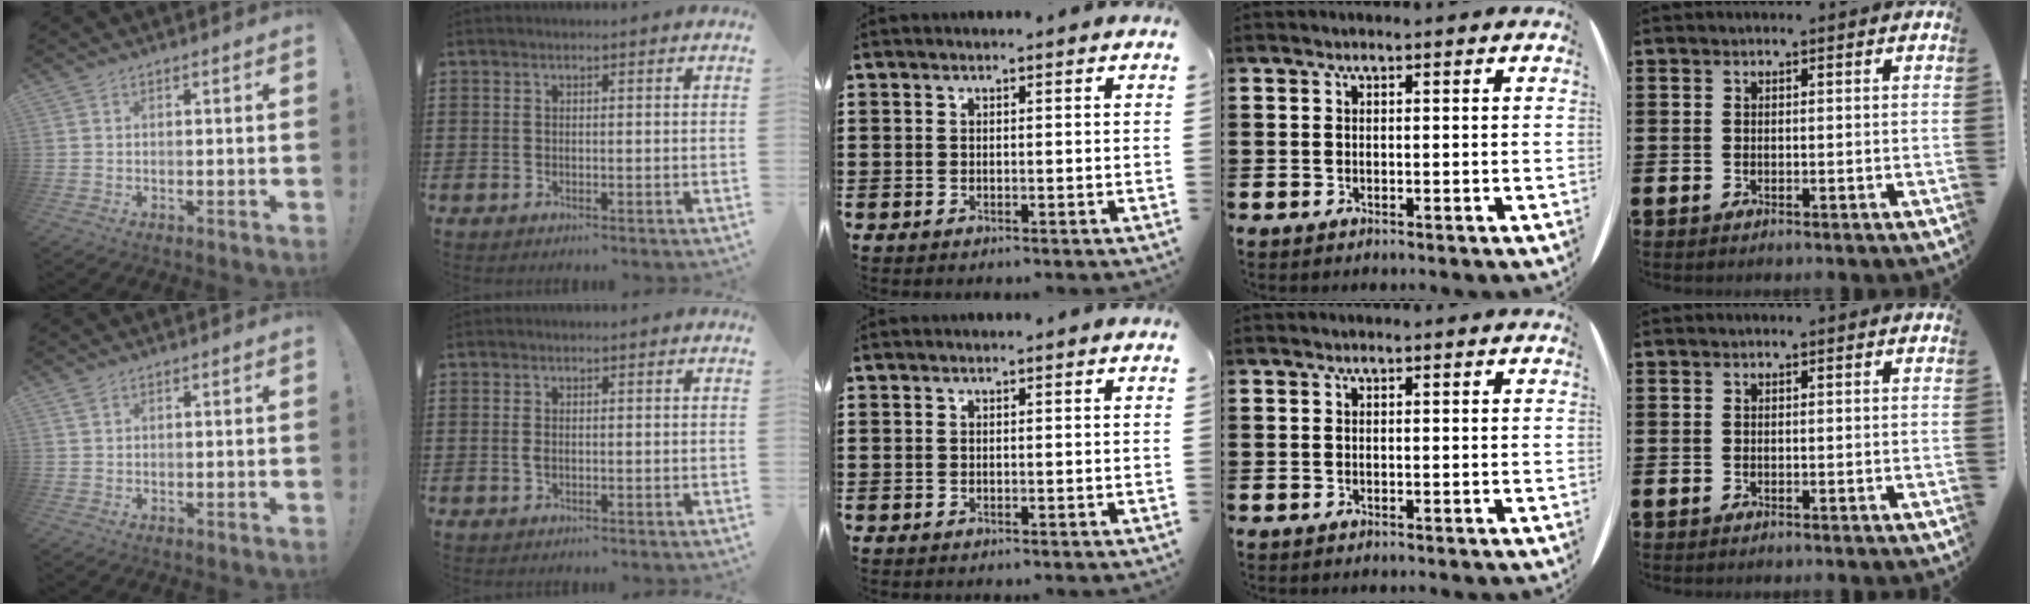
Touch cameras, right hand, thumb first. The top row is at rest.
{"thumb": {"total": 1.4, "force": [0.9, 0.8, 0.7], "torque": [-0.009, -0.001, 0.016]}, "index": {"total": 0.9, "force": [-0.1, 0.4, 0.8], "torque": [-0.016, 0.002, -0.002]}}